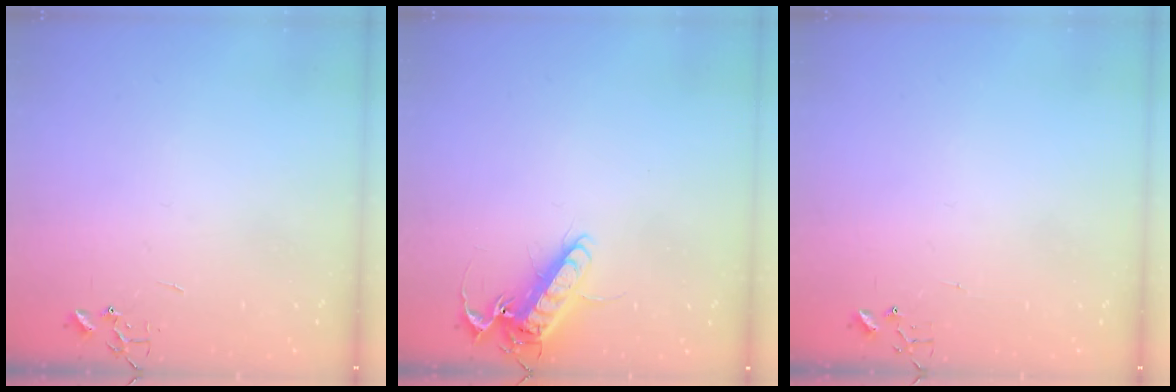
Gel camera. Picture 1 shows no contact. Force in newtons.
{"total": 13.4, "press": 13.2, "slide": 2.1}
{"total": 3.6, "press": 3.6, "slide": 0.4}